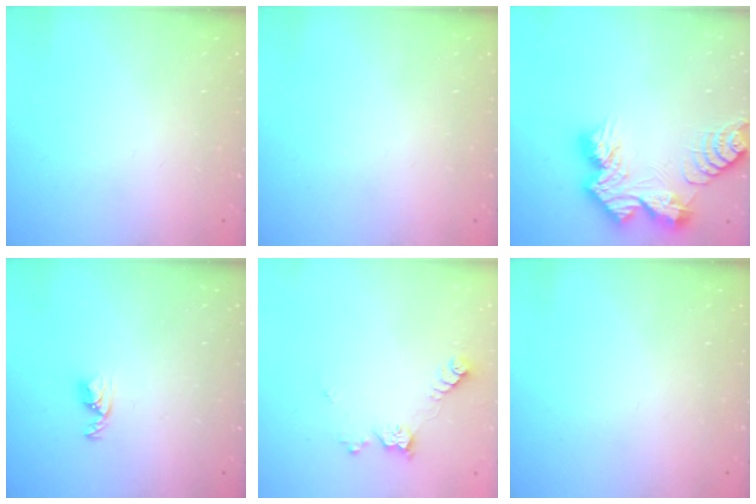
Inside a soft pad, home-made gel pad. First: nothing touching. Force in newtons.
{"total": 0.0}
{"total": 13.3, "press": 13.3, "slide": 1.3}
{"total": 4.3, "press": 4.2, "slide": 0.8}
{"total": 8.8, "press": 8.8, "slide": 0.4}
{"total": 0.0}